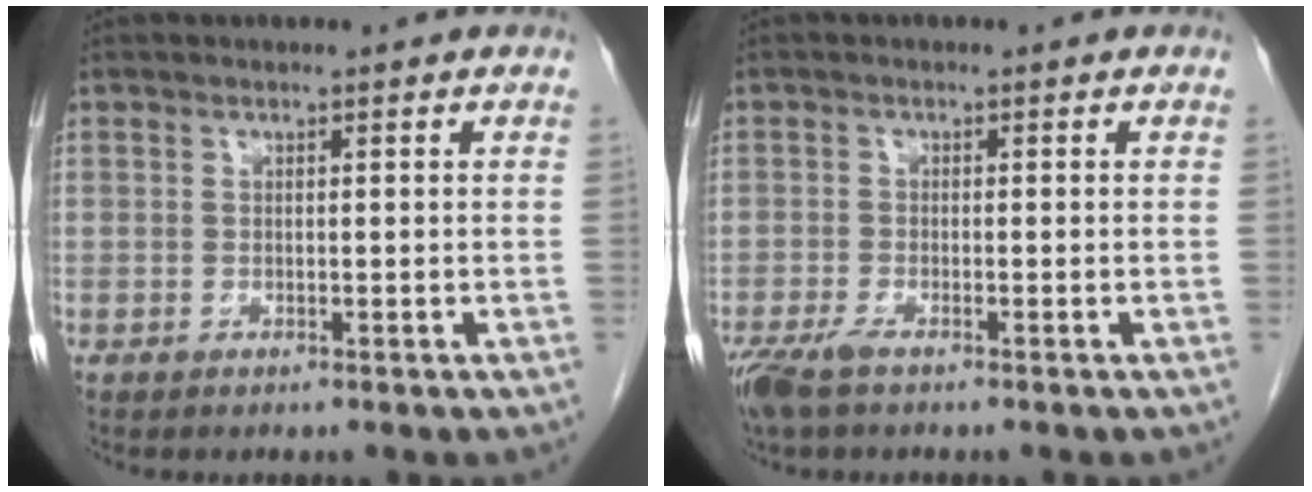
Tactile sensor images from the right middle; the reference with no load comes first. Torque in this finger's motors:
{"motor_torque": [0.46, -0.36, 0.04, 0.01]}